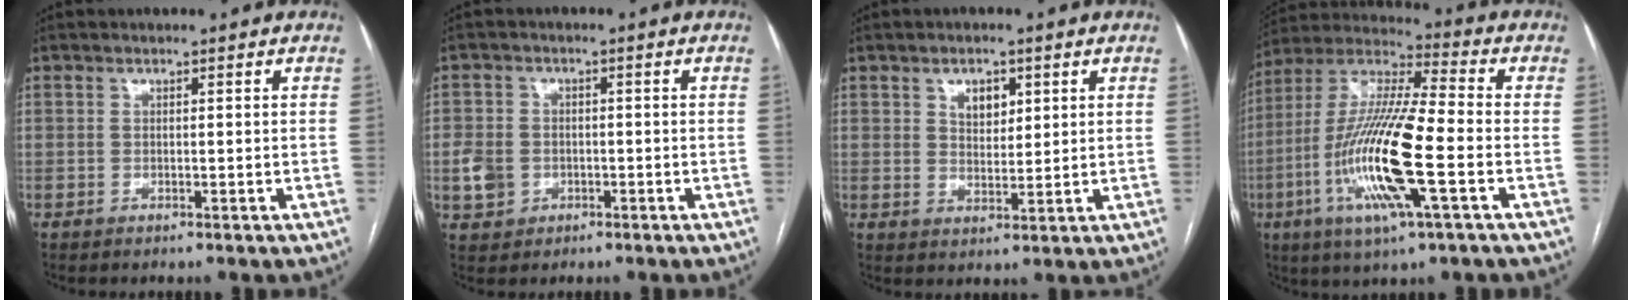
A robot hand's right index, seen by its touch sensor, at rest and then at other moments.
{"total": 8.3, "force": [-2.3, 7.4, 3.1], "torque": [-0.098, 0.013, -0.023]}
{"total": 4.1, "force": [1.8, 2.4, 2.8], "torque": [-0.045, 0.003, 0.033]}
{"total": 18.8, "force": [-5.3, 2.1, 17.9], "torque": [-0.375, -0.013, -0.098]}